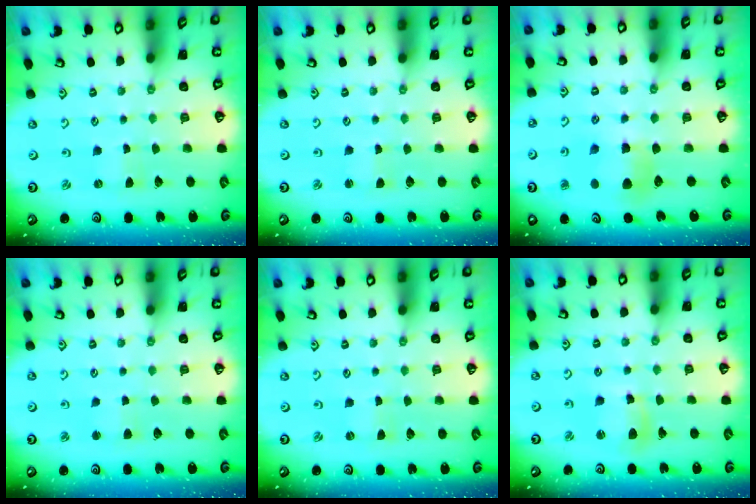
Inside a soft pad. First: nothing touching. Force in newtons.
{"total": 1.1, "press": 1.1, "slide": 0.2}
{"total": 6.7, "press": 6.7, "slide": 0.6}
{"total": 2.3, "press": 2.3, "slide": 0.4}
{"total": 0.0}
{"total": 8.0, "press": 7.9, "slide": 1.2}